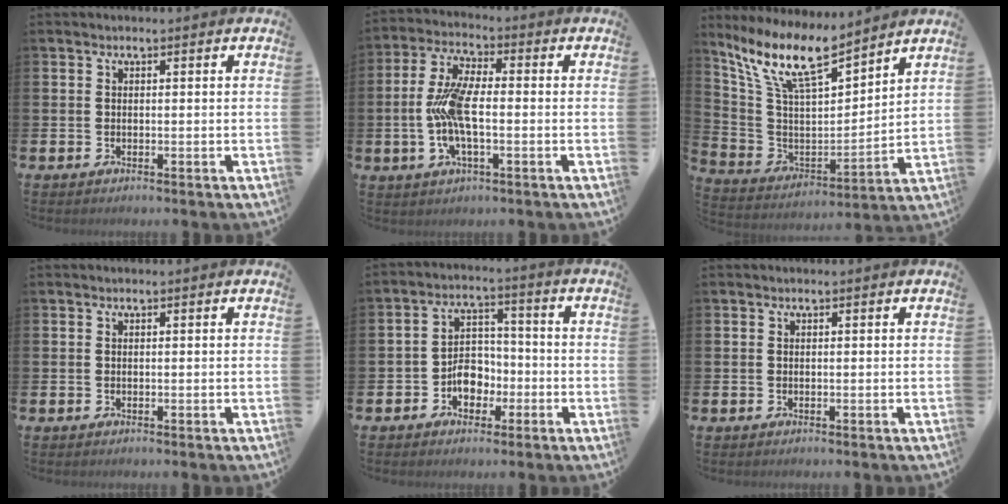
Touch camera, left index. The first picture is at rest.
{"total": 8.3, "force": [-0.6, 3.0, 7.7], "torque": [-0.162, -0.002, -0.014]}
{"total": 11.6, "force": [9.7, 2.5, 5.9], "torque": [-0.153, -0.053, 0.171]}
{"total": 0.0}
{"total": 5.2, "force": [-2.0, 3.9, 2.7], "torque": [-0.046, 0.009, -0.044]}
{"total": 0.0}